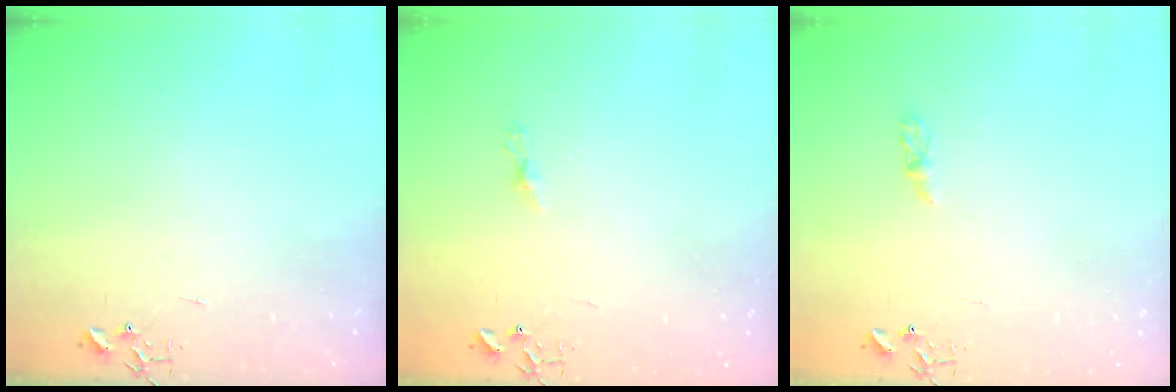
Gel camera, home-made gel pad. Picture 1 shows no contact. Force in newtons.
{"total": 3.9, "press": 3.9, "slide": 0.5}
{"total": 3.2, "press": 3.2, "slide": 0.4}